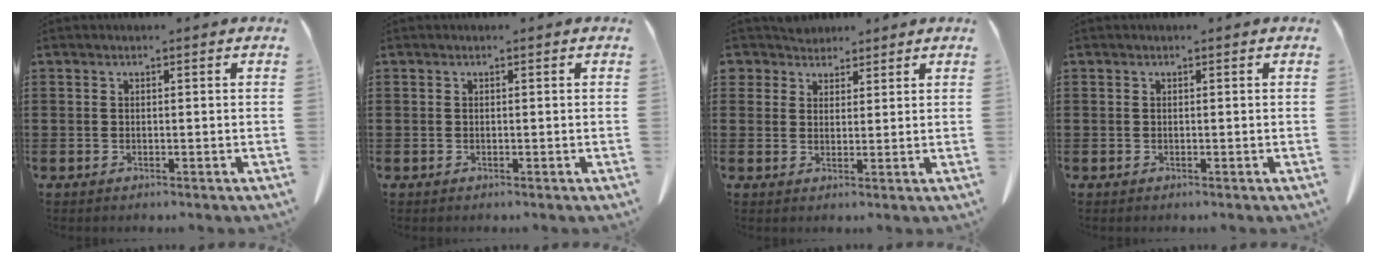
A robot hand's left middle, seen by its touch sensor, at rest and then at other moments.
{"total": 0.0}
{"total": 3.8, "force": [3.2, 2.1, 0.2], "torque": [-0.020, 0.000, 0.060]}
{"total": 0.0}